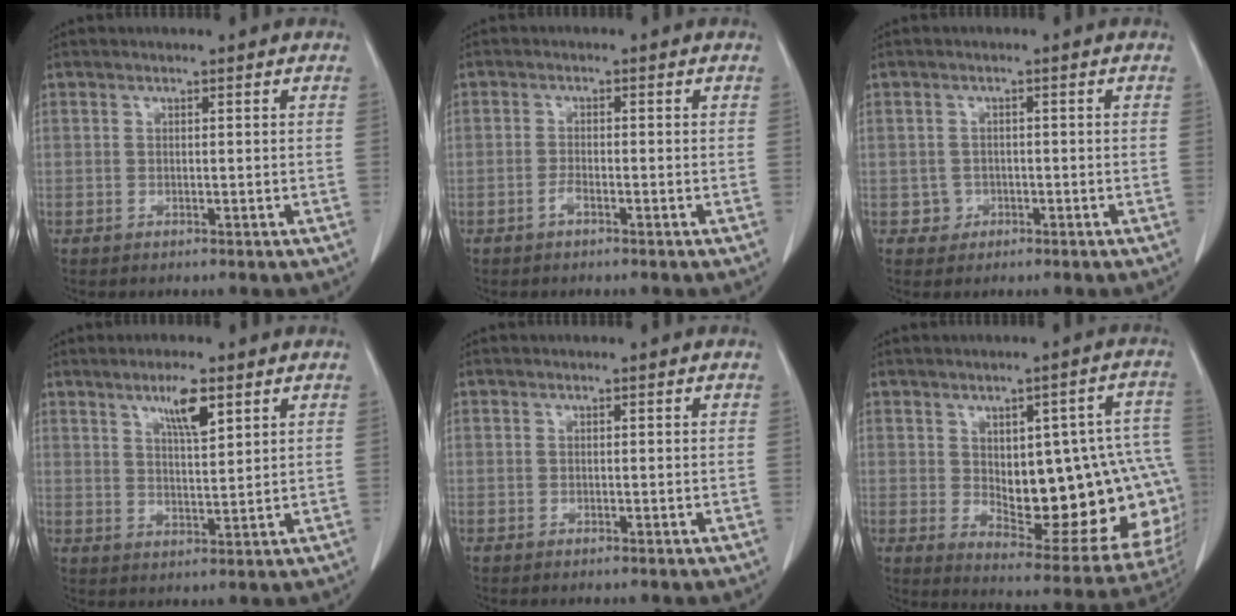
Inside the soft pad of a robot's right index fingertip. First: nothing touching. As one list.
[{"total": 1.3, "force": [-0.8, 0.3, 1.0], "torque": [-0.017, 0.003, -0.013]}, {"total": 1.9, "force": [-0.6, 1.8, -0.1], "torque": [0.014, 0.011, -0.008]}, {"total": 5.5, "force": [3.2, 0.8, 4.4], "torque": [-0.079, -0.003, 0.055]}, {"total": 0.0}, {"total": 22.0, "force": [-1.1, 8.7, 20.2], "torque": [-0.183, 0.030, 0.020]}]